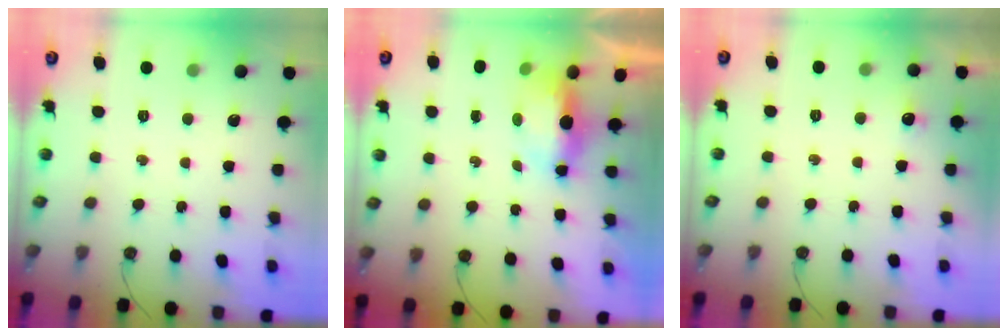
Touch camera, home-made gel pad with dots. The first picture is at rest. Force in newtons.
{"total": 5.9, "press": 5.8, "slide": 1.1}
{"total": 4.6, "press": 4.5, "slide": 1.0}